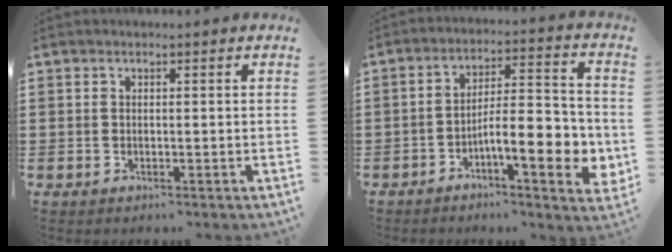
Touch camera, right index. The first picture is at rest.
{"total": 9.7, "force": [-3.7, 2.7, 8.6], "torque": [-0.117, -0.007, -0.065]}